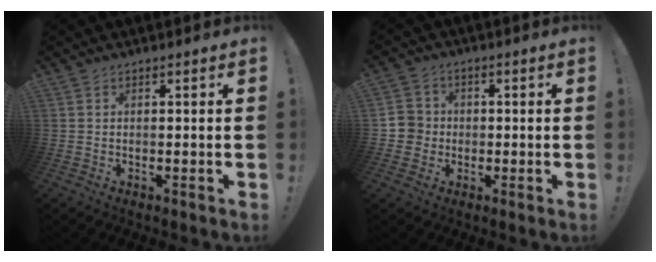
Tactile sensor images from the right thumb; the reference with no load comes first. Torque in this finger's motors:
{"motor_torque": [-0.07, 0.13, -0.30, 0.16, -0.09]}